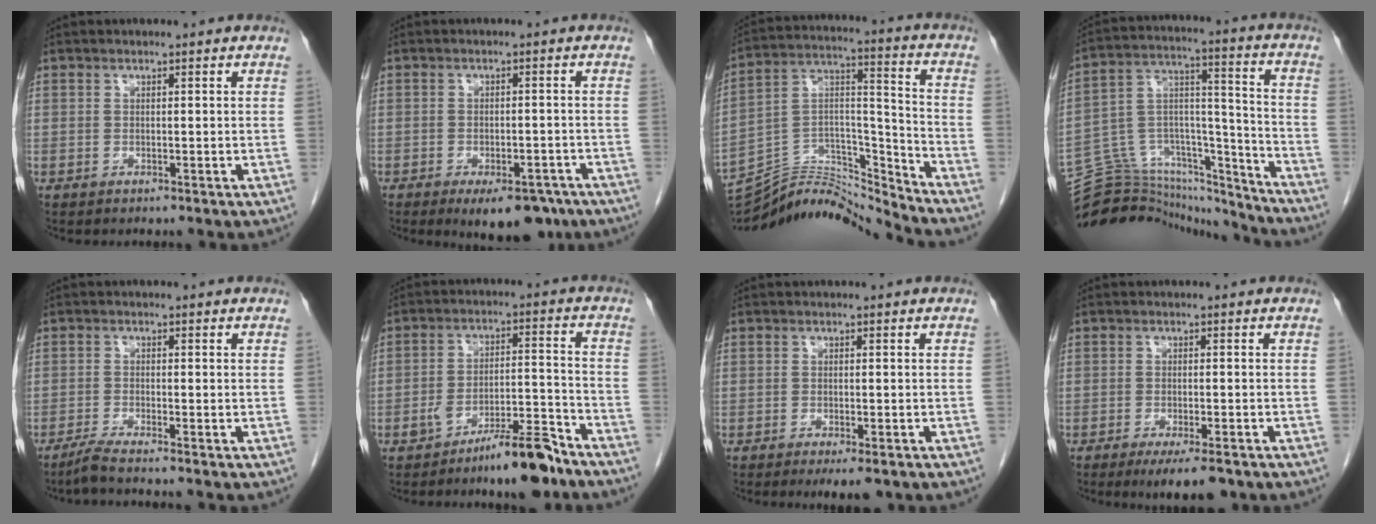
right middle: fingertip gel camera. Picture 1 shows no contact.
{"total": 8.7, "force": [-6.1, 3.7, 5.0], "torque": [-0.057, -0.001, -0.083]}
{"total": 16.3, "force": [-16.1, 0.2, 1.9], "torque": [-0.027, 0.049, -0.281]}
{"total": 22.8, "force": [-21.5, 5.6, 5.2], "torque": [-0.118, 0.050, -0.337]}
{"total": 2.7, "force": [-2.4, -0.8, 1.1], "torque": [-0.030, -0.009, -0.050]}
{"total": 9.3, "force": [-7.1, 1.6, 5.8], "torque": [-0.090, 0.012, -0.117]}
{"total": 4.0, "force": [-2.8, 0.9, 2.8], "torque": [-0.034, -0.008, -0.037]}
{"total": 6.2, "force": [-4.5, 1.2, 4.2], "torque": [-0.057, -0.013, -0.064]}